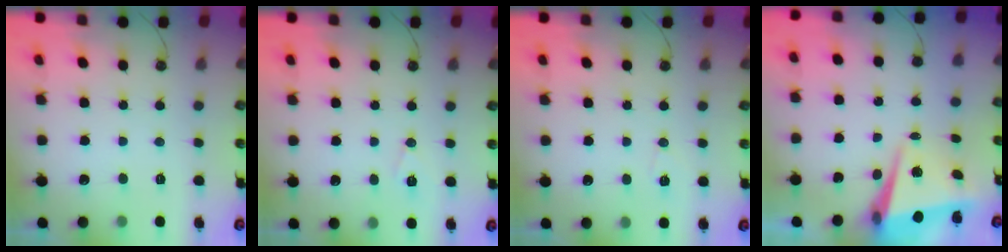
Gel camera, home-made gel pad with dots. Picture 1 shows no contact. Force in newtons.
{"total": 6.7, "press": 4.9, "slide": 4.6}
{"total": 6.0, "press": 5.9, "slide": 0.7}
{"total": 8.0, "press": 7.2, "slide": 3.6}